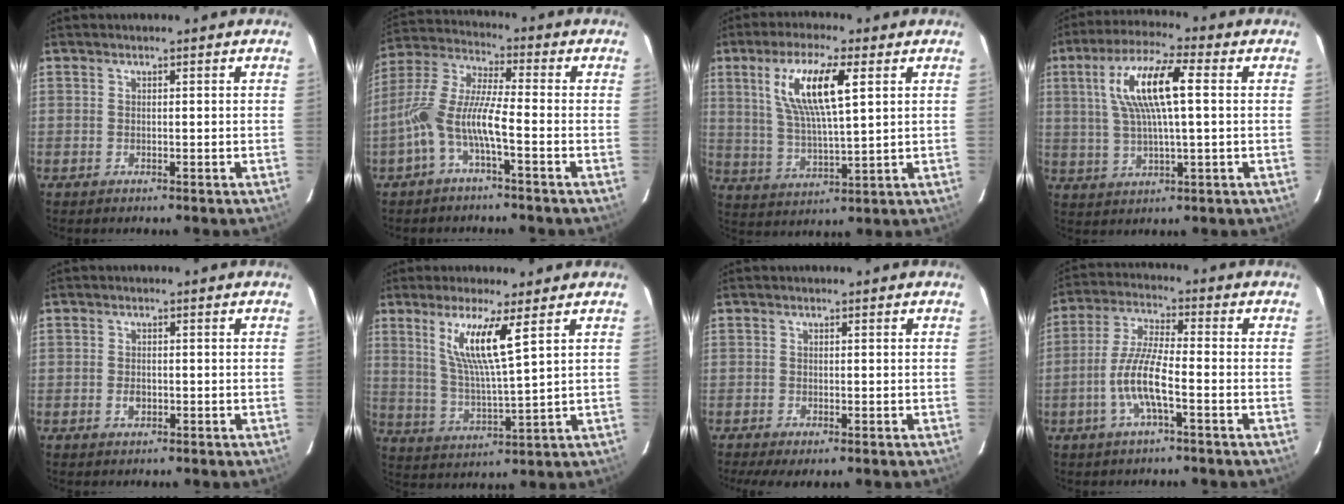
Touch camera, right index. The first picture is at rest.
{"total": 9.5, "force": [-3.7, 1.4, 8.6], "torque": [-0.193, 0.010, -0.074]}
{"total": 12.4, "force": [4.5, 2.7, 11.2], "torque": [-0.214, 0.004, 0.090]}
{"total": 12.8, "force": [2.7, 2.7, 12.2], "torque": [-0.235, 0.016, 0.052]}
{"total": 1.9, "force": [-0.6, 1.3, 1.2], "torque": [-0.021, 0.001, -0.010]}
{"total": 10.1, "force": [5.0, 0.1, 8.7], "torque": [-0.165, -0.012, 0.102]}
{"total": 3.3, "force": [-1.9, 0.6, 2.7], "torque": [-0.054, -0.016, -0.027]}
{"total": 8.9, "force": [-3.2, 1.4, 8.2], "torque": [-0.172, 0.000, -0.064]}